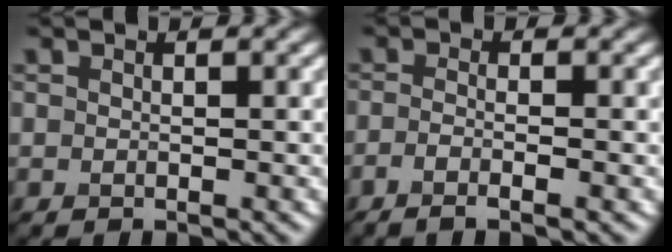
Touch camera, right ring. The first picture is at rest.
{"total": 2.8, "force": [-1.3, 0.8, 2.4], "torque": [-0.035, -0.009, -0.027]}